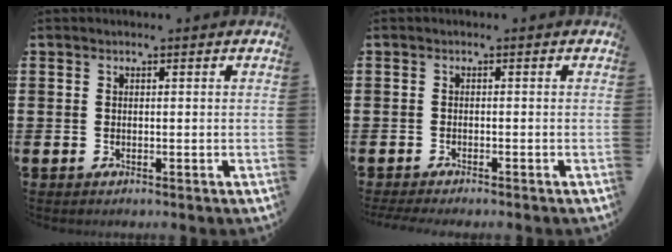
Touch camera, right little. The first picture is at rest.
{"total": 0.0}